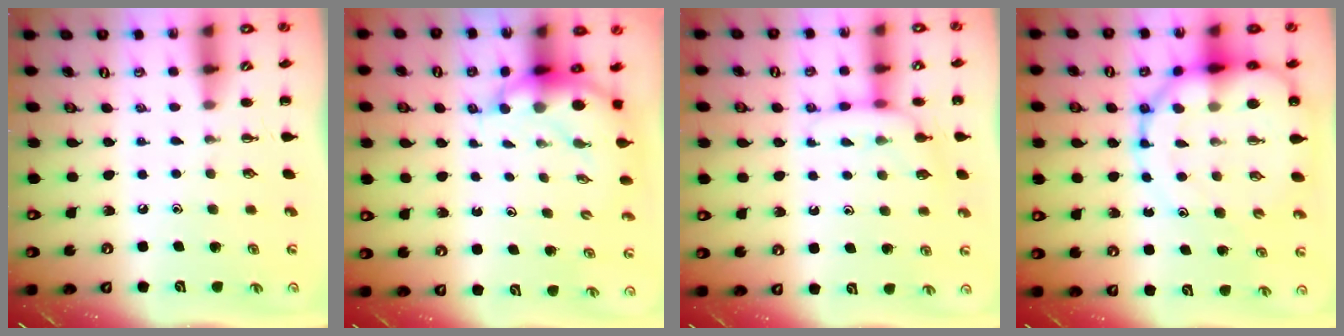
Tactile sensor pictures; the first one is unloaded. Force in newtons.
{"total": 6.2, "press": 6.0, "slide": 1.2}
{"total": 8.1, "press": 8.0, "slide": 1.6}
{"total": 17.4, "press": 16.8, "slide": 4.2}